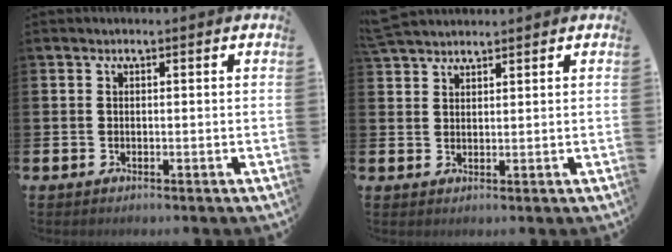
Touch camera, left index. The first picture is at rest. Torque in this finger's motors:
{"motor_torque": [0.12, -0.28, 0.54, 0.19]}